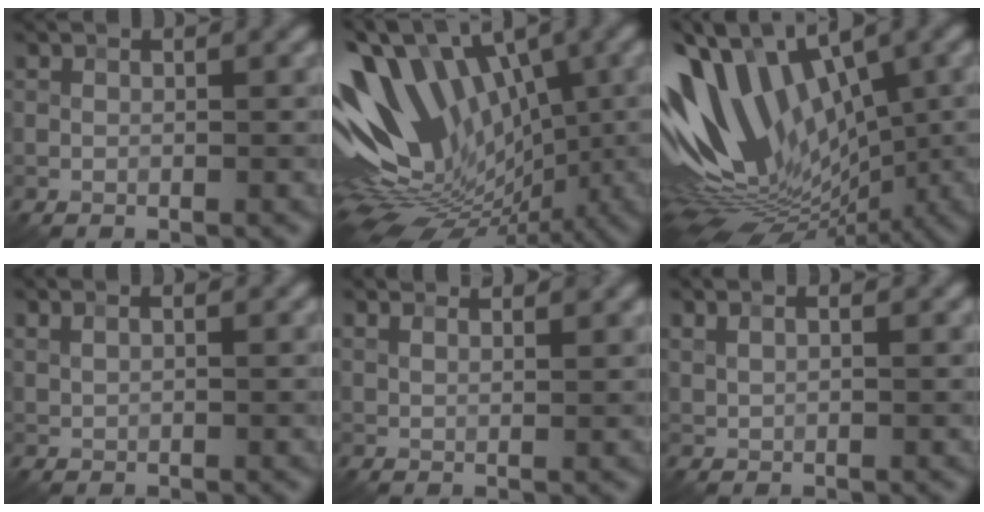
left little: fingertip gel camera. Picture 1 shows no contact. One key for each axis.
{"total": 14.0, "fx": 2.3, "fy": 9.1, "fz": 10.4, "tx": -0.188, "ty": 0.022, "tz": 0.031}
{"total": 15.1, "fx": 1.8, "fy": 9.1, "fz": 11.9, "tx": -0.237, "ty": 0.013, "tz": 0.035}
{"total": 3.6, "fx": 2.7, "fy": 1.5, "fz": 1.9, "tx": -0.018, "ty": 0.027, "tz": 0.021}
{"total": 6.6, "fx": 5.5, "fy": 2.1, "fz": 3.0, "tx": -0.053, "ty": 0.022, "tz": 0.076}
{"total": 4.1, "fx": 3.0, "fy": 1.6, "fz": 2.2, "tx": -0.021, "ty": 0.030, "tz": 0.025}